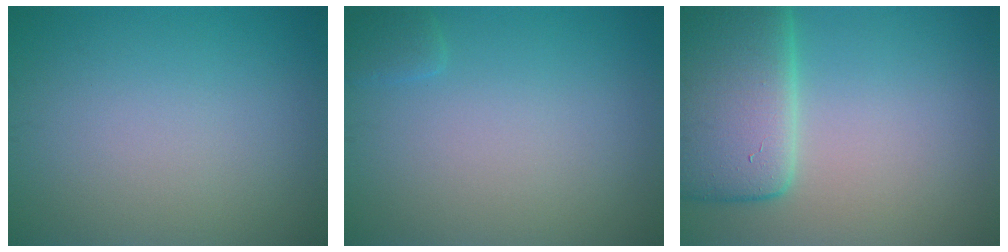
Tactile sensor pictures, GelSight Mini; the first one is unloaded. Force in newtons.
{"total": 0.9, "press": 0.9, "slide": 0.1}
{"total": 9.0, "press": 8.9, "slide": 0.6}